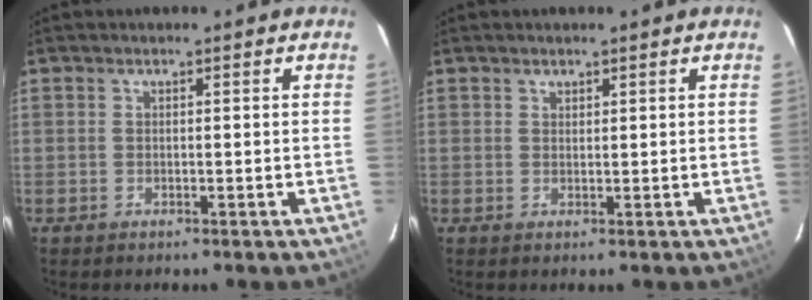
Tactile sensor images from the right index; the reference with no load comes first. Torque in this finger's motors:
{"motor_torque": [-0.20, 0.05, -0.01, 0.00]}